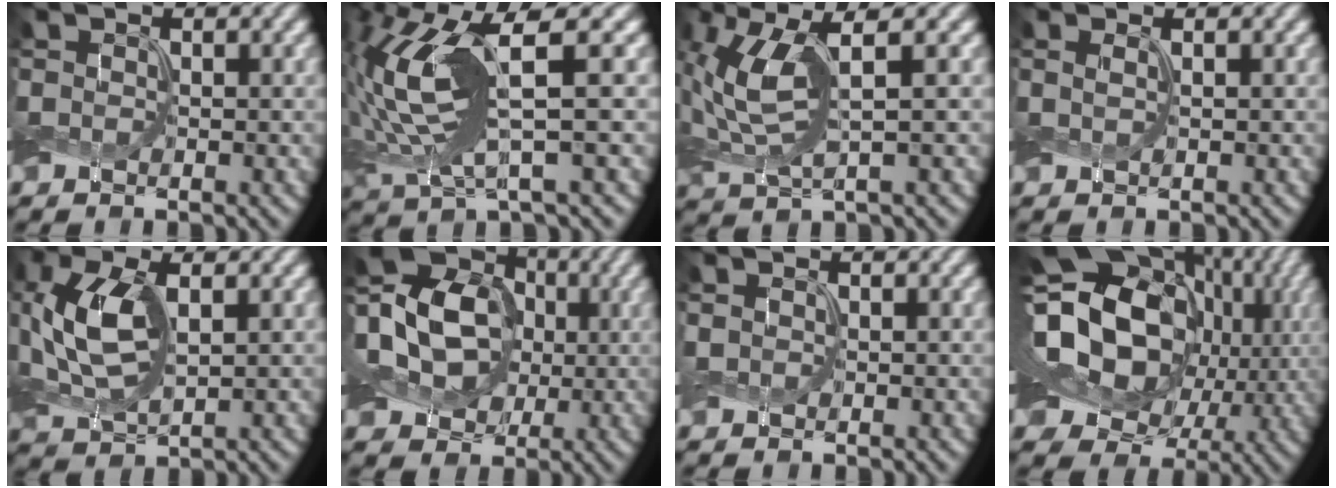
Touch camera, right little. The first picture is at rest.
{"total": 10.1, "force": [1.2, 2.9, 9.6], "torque": [-0.223, 0.000, 0.029]}
{"total": 5.8, "force": [0.4, 2.2, 5.4], "torque": [-0.137, 0.001, 0.010]}
{"total": 1.0, "force": [0.2, 0.4, 0.8], "torque": [-0.018, 0.007, -0.005]}
{"total": 7.0, "force": [0.0, 4.0, 5.7], "torque": [-0.151, 0.005, 0.002]}
{"total": 12.6, "force": [-0.6, 11.1, 6.0], "torque": [-0.164, 0.034, -0.027]}
{"total": 0.0}
{"total": 17.6, "force": [1.5, 14.0, 10.6], "torque": [-0.207, 0.032, 0.016]}